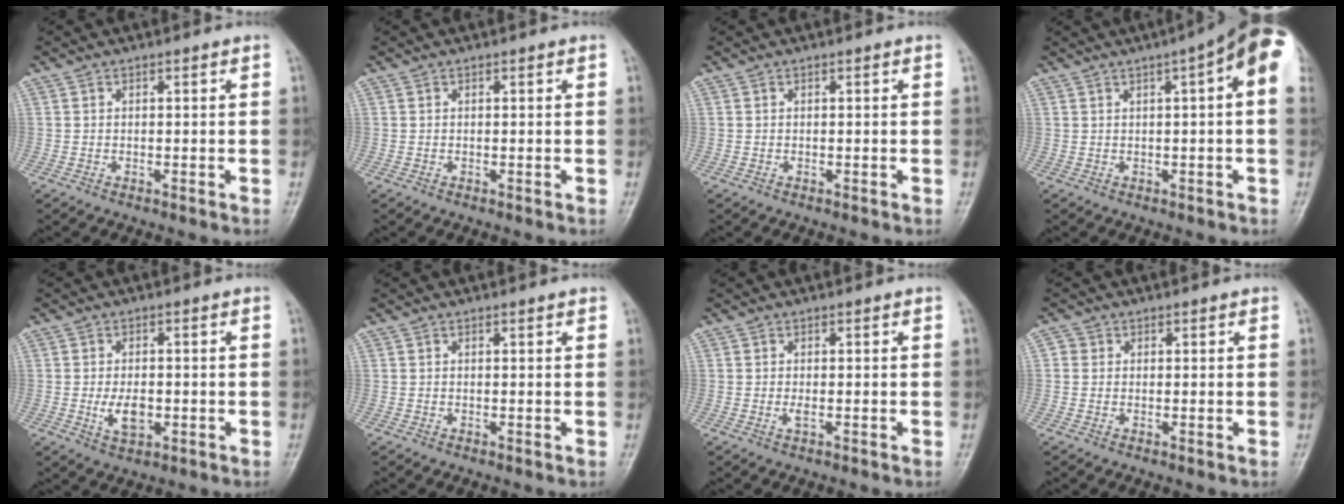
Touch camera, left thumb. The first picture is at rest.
{"total": 0.0}
{"total": 0.0}
{"total": 11.0, "force": [3.2, 2.0, 10.3], "torque": [-0.133, 0.026, 0.033]}
{"total": 4.9, "force": [-1.0, 2.8, 3.9], "torque": [-0.063, -0.003, -0.012]}
{"total": 0.7, "force": [0.4, 0.2, 0.5], "torque": [-0.007, 0.000, 0.003]}
{"total": 1.0, "force": [-0.2, 0.3, 0.9], "torque": [-0.018, -0.002, -0.003]}
{"total": 1.7, "force": [0.3, 1.6, 0.4], "torque": [0.004, 0.002, 0.000]}